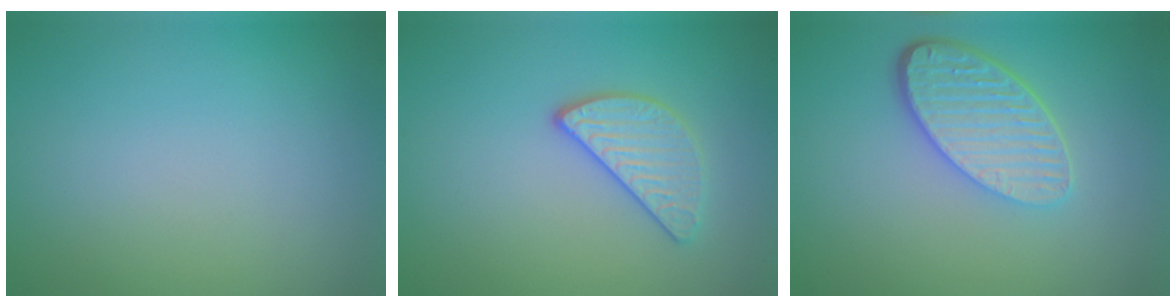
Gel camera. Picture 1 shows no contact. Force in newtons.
{"total": 2.8, "press": 2.6, "slide": 0.9}
{"total": 5.3, "press": 3.9, "slide": 3.6}